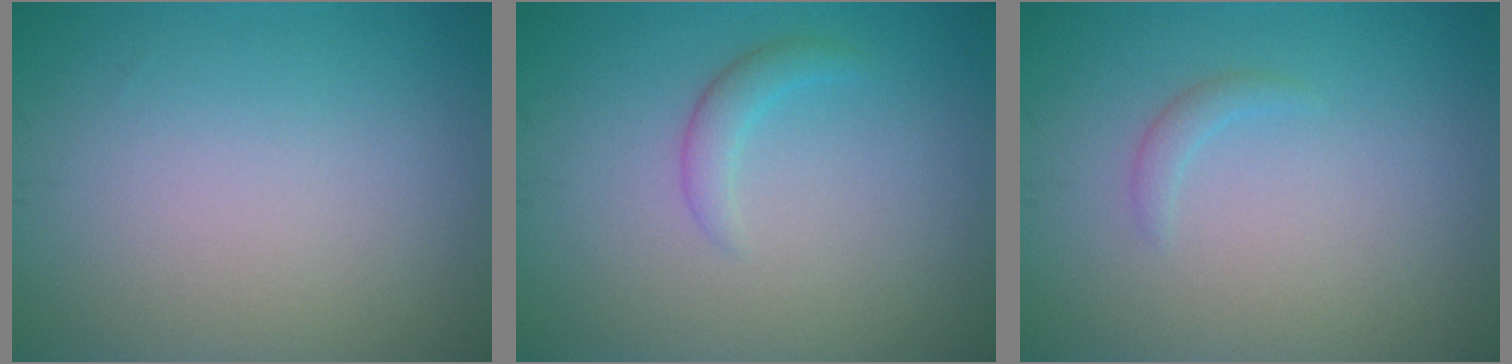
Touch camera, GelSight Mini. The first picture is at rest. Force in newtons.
{"total": 1.5, "press": 1.5, "slide": 0.1}
{"total": 0.9, "press": 0.9, "slide": 0.1}